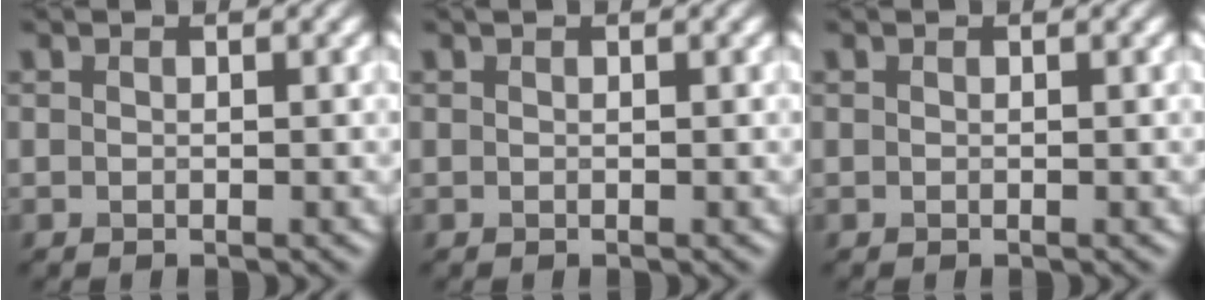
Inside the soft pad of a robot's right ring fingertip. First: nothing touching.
{"total": 0.0}
{"total": 0.0}